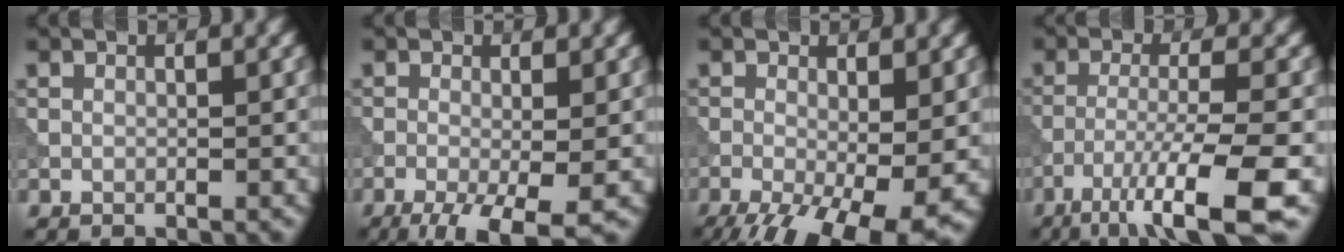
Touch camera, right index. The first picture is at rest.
{"total": 6.3, "force": [-3.2, 1.6, 5.1], "torque": [-0.090, -0.012, -0.053]}
{"total": 11.1, "force": [-4.8, 4.2, 9.1], "torque": [-0.151, -0.031, -0.075]}
{"total": 8.8, "force": [-5.1, 1.3, 7.1], "torque": [-0.109, 0.000, -0.091]}